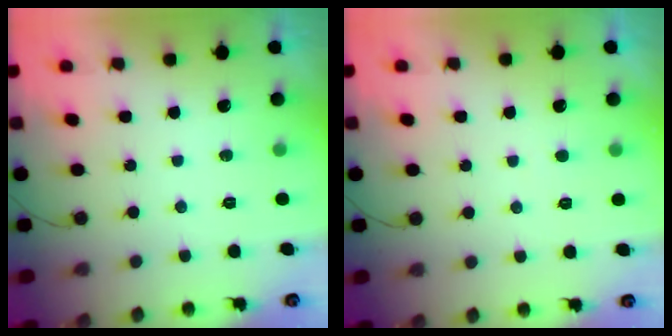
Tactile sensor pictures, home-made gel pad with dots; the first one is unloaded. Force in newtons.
{"total": 2.1, "press": 2.1, "slide": 0.2}